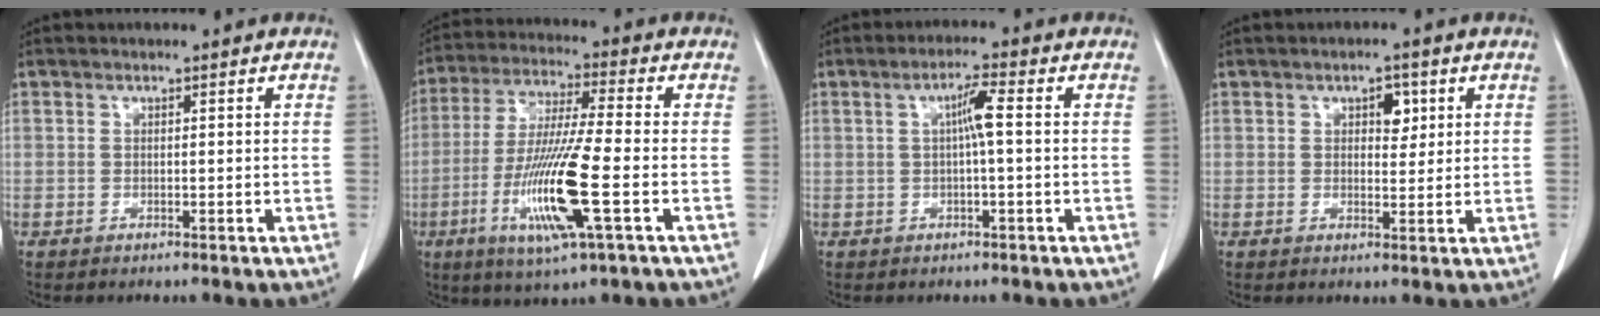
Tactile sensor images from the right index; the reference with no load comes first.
{"total": 14.4, "force": [-4.3, 0.3, 13.8], "torque": [-0.281, -0.022, -0.082]}
{"total": 3.6, "force": [0.4, 0.2, 3.5], "torque": [-0.063, 0.009, 0.006]}
{"total": 3.1, "force": [1.3, 1.8, 2.2], "torque": [-0.029, 0.003, 0.019]}